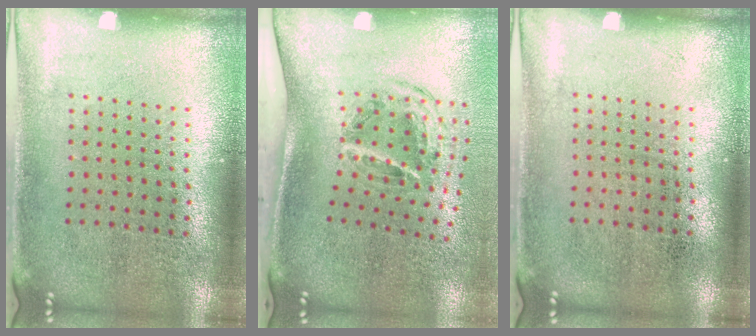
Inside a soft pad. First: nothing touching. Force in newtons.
{"total": 1.9, "press": 1.2, "slide": 1.4}
{"total": 0.0}